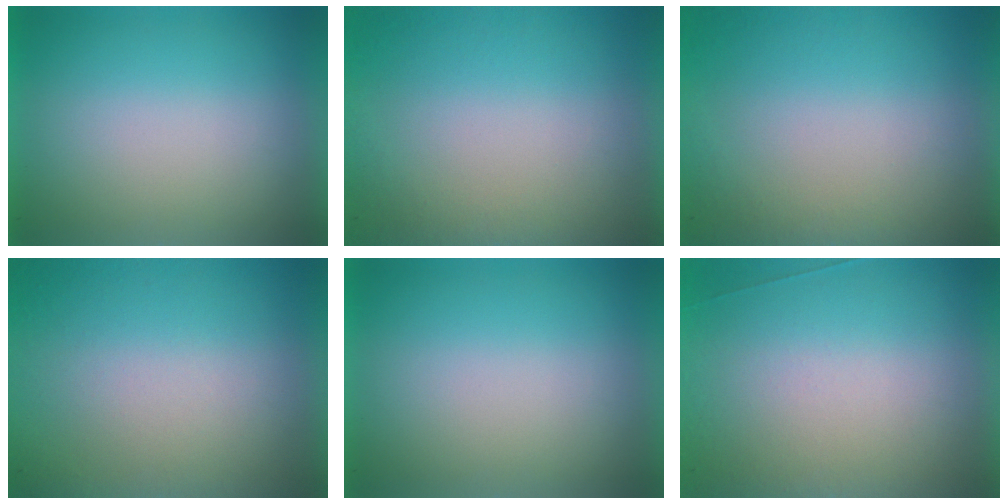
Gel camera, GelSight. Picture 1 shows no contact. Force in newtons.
{"total": 4.9}
{"total": 4.8}
{"total": 5.9}
{"total": 0.0}
{"total": 6.7}